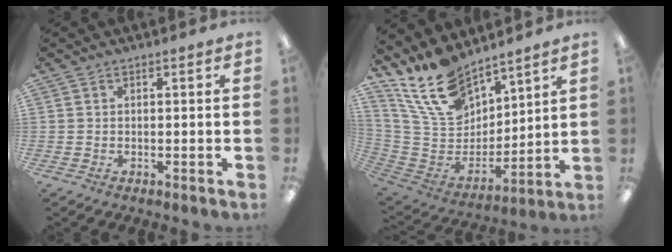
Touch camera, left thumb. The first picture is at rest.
{"total": 17.8, "force": [13.5, 8.9, 7.5], "torque": [-0.167, -0.077, 0.255]}